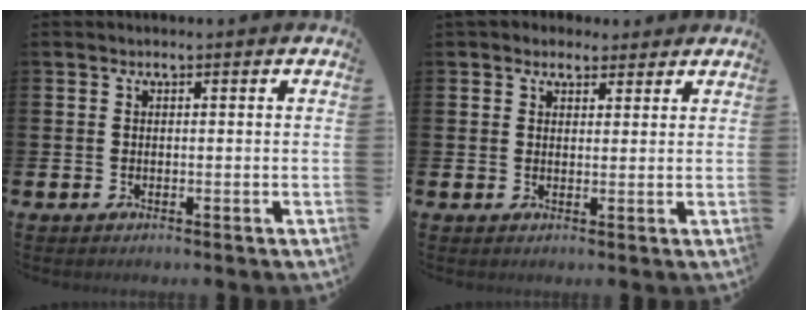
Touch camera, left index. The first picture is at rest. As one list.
[{"total": 3.0, "force": [2.7, 1.4, 0.0], "torque": [0.010, -0.010, 0.046]}]